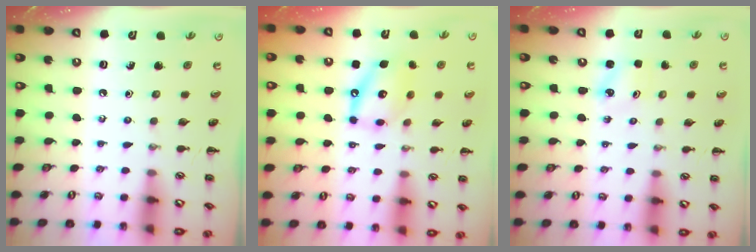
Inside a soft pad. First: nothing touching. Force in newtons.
{"total": 13.0, "press": 12.8, "slide": 2.7}
{"total": 2.0, "press": 2.0, "slide": 0.6}